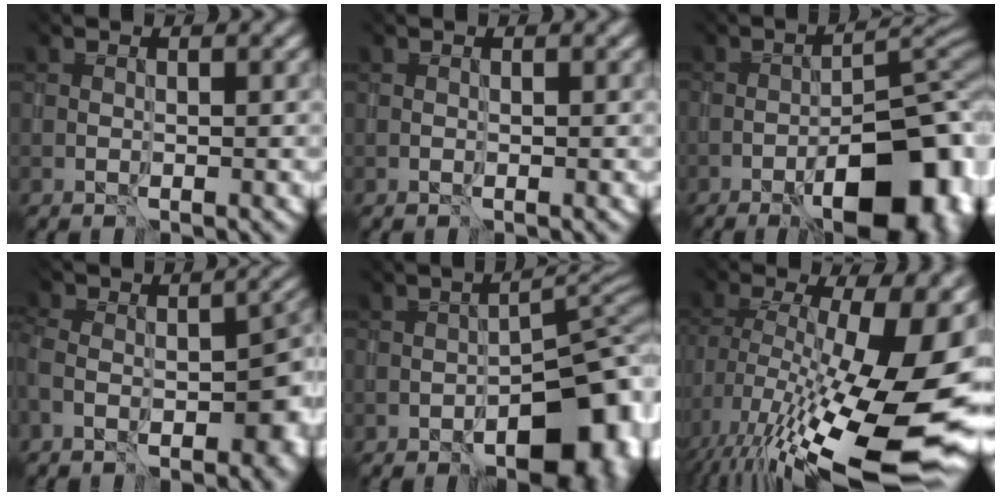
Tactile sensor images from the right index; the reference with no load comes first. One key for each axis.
{"total": 0.0}
{"total": 11.9, "fx": -7.6, "fy": 3.5, "fz": 8.5, "tx": -0.121, "ty": 0.000, "tz": -0.091}
{"total": 8.7, "fx": -4.9, "fy": 3.7, "fz": 6.1, "tx": -0.078, "ty": 0.000, "tz": -0.063}
{"total": 9.1, "fx": -6.1, "fy": 3.0, "fz": 6.0, "tx": -0.072, "ty": -0.003, "tz": -0.067}
{"total": 17.8, "fx": -4.2, "fy": 7.2, "fz": 15.7, "tx": -0.234, "ty": -0.032, "tz": -0.026}